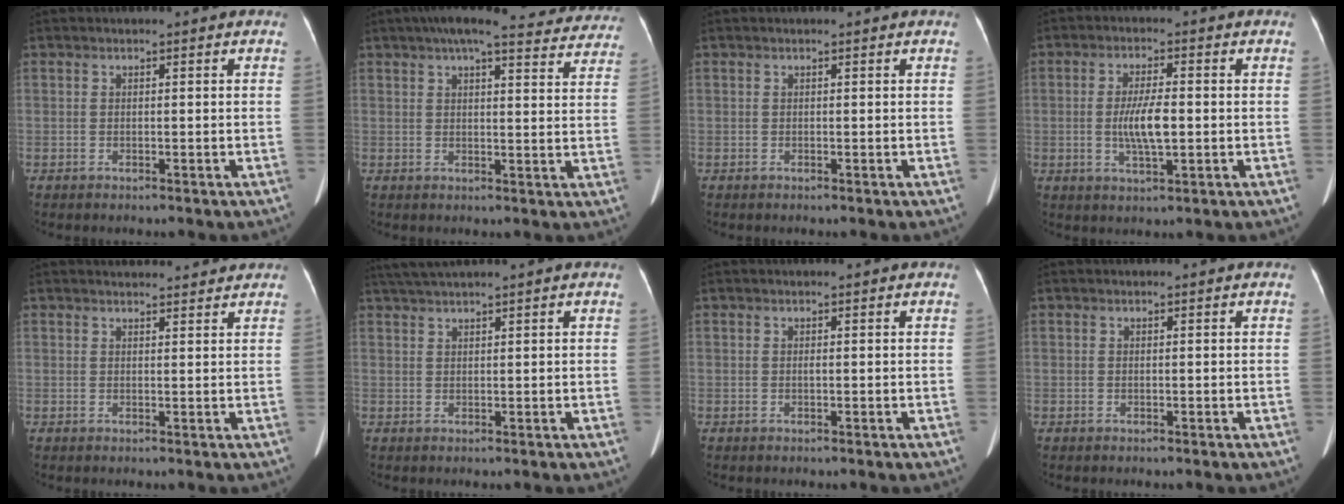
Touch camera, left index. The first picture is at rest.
{"total": 20.4, "force": [18.2, 4.2, 8.3], "torque": [-0.114, 0.014, 0.211]}
{"total": 0.0}
{"total": 5.8, "force": [-0.6, 1.1, 5.7], "torque": [-0.117, -0.005, -0.010]}
{"total": 6.0, "force": [5.7, 1.1, 1.2], "torque": [-0.012, 0.016, 0.063]}
{"total": 4.0, "force": [3.3, -0.9, 2.0], "torque": [-0.044, 0.021, 0.069]}
{"total": 0.0}
{"total": 0.0}